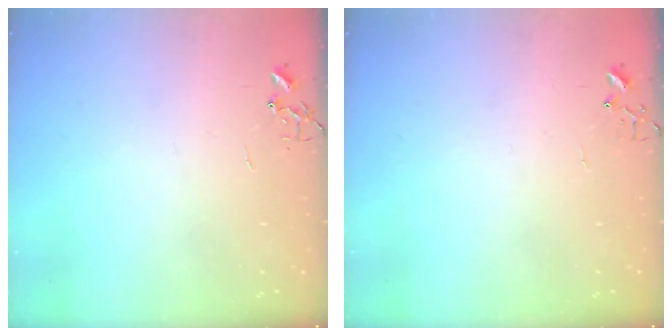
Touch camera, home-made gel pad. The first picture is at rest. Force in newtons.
{"total": 4.2, "press": 4.2, "slide": 0.4}